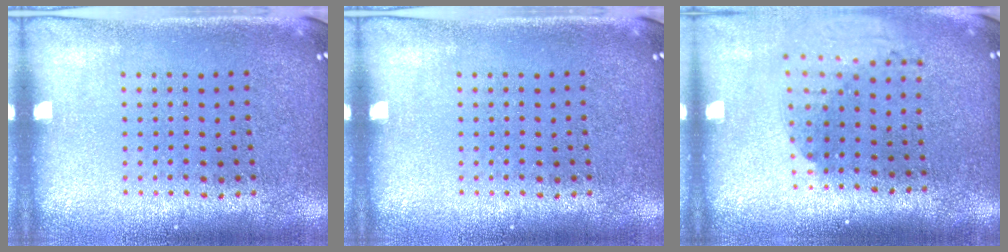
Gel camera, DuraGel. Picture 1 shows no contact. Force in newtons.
{"total": 0.0}
{"total": 1.9, "press": 1.4, "slide": 1.3}